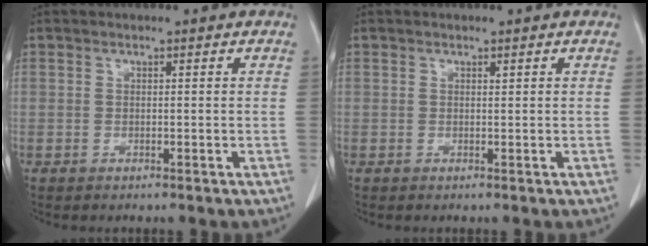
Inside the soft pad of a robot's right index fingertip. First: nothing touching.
{"total": 0.0}